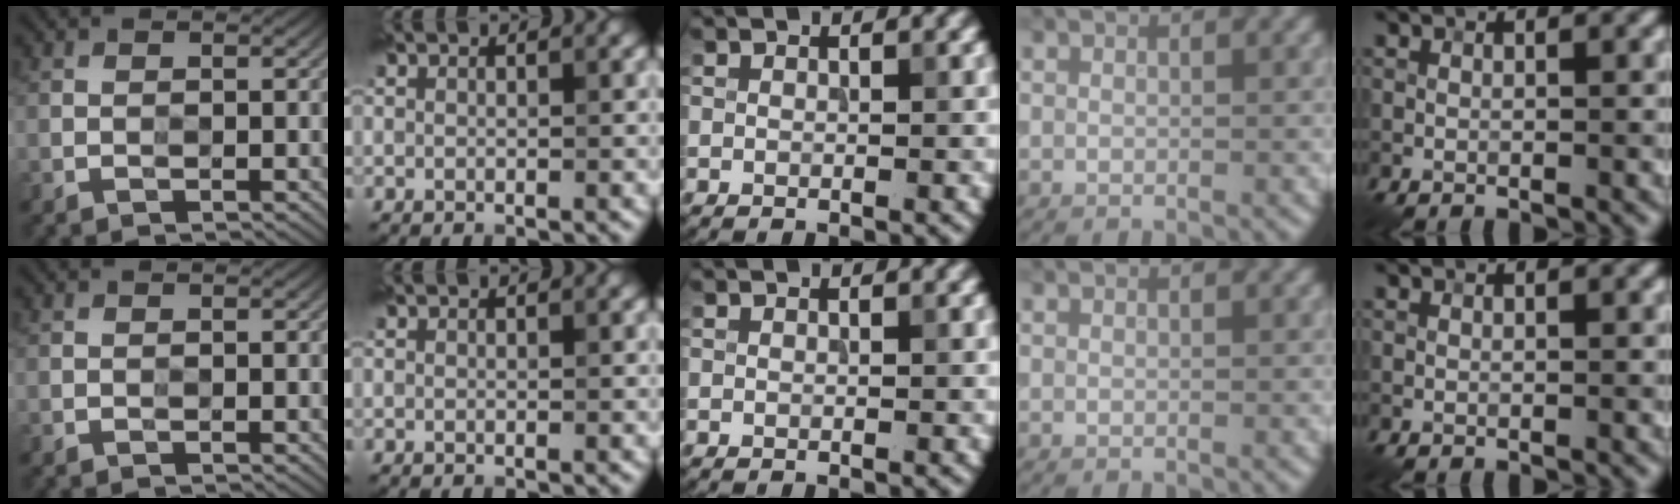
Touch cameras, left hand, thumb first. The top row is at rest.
{}